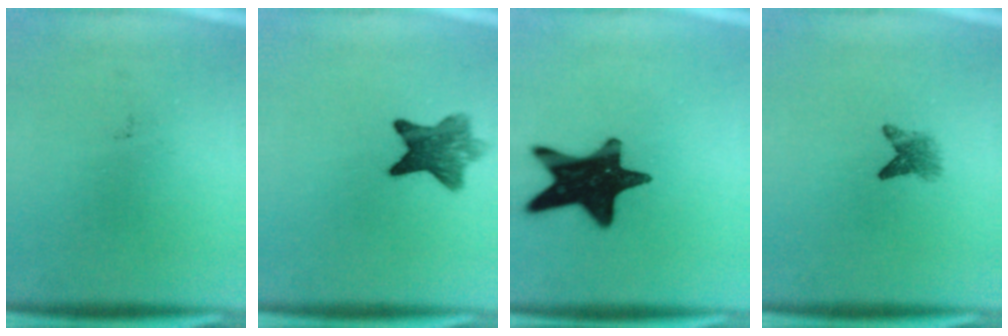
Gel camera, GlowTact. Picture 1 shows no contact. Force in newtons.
{"total": 7.6}
{"total": 18.3}
{"total": 2.7}